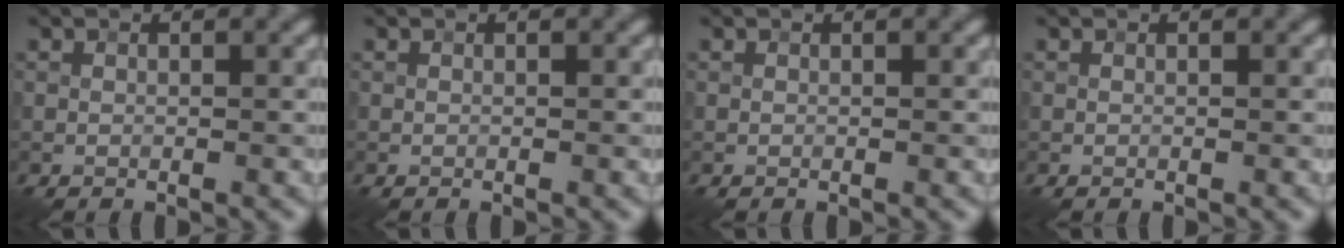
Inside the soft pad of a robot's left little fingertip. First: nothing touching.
{"total": 0.0}
{"total": 0.0}
{"total": 0.0}